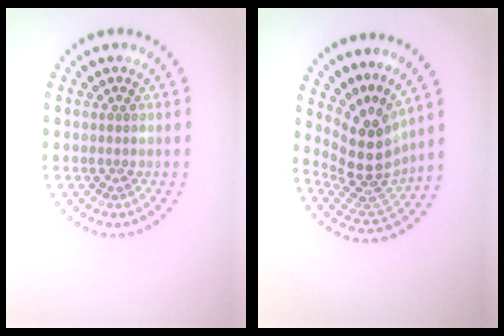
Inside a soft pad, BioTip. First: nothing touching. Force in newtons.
{"total": 4.7, "press": 3.5, "slide": 3.2}